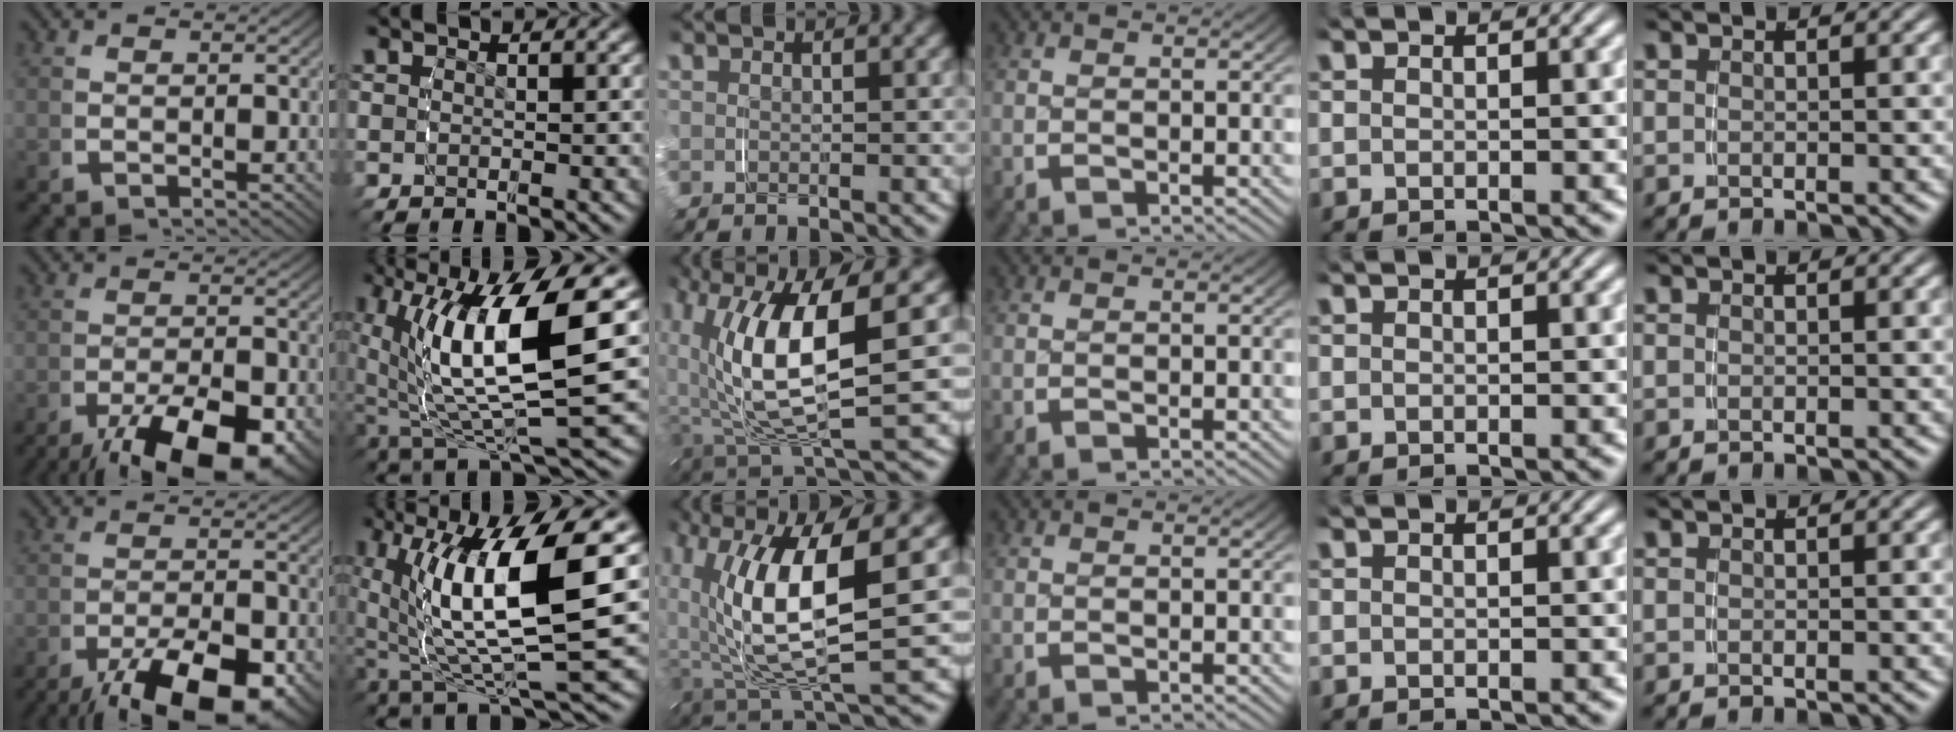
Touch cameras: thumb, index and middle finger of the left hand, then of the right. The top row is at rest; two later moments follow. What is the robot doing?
{"motion": "grasp_and_lifting", "object": "pencil case"}